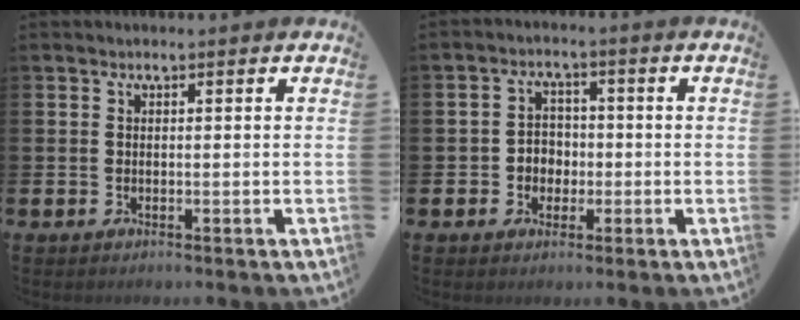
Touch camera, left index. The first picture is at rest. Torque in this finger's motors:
{"motor_torque": [0.58, 0.05, 0.06, 0.04]}